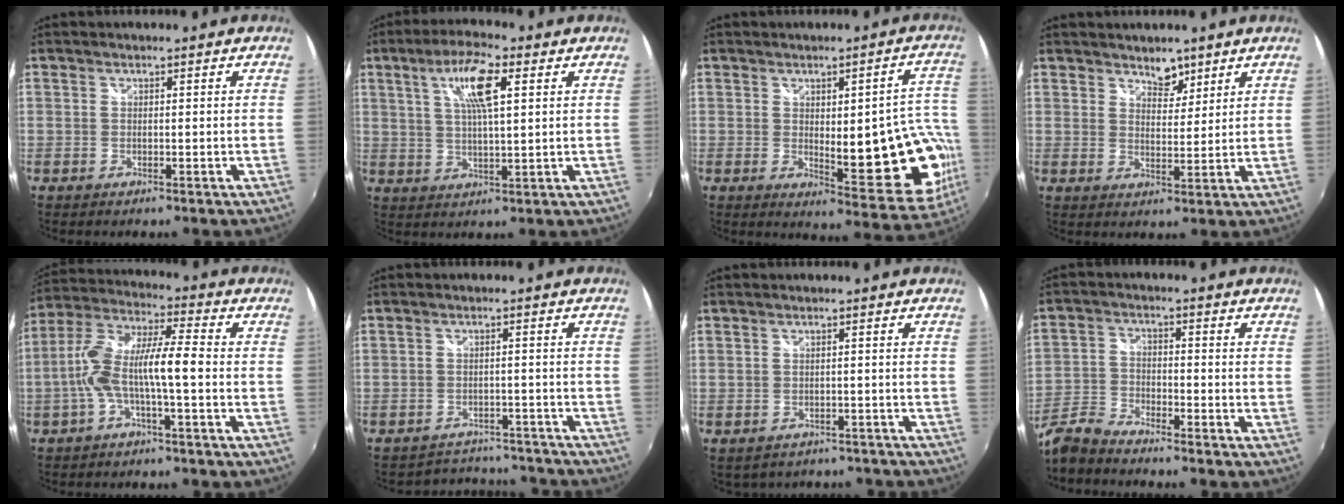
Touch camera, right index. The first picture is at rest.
{"total": 9.1, "force": [3.5, 2.2, 8.1], "torque": [-0.147, 0.011, 0.063]}
{"total": 15.2, "force": [-2.5, 5.3, 14.0], "torque": [-0.156, 0.005, -0.013]}
{"total": 4.2, "force": [3.3, 2.1, 1.5], "torque": [-0.014, -0.003, 0.053]}
{"total": 10.3, "force": [-2.7, 1.7, 9.8], "torque": [-0.202, 0.014, -0.042]}
{"total": 11.4, "force": [-10.7, 3.7, 2.0], "torque": [-0.043, 0.018, -0.130]}
{"total": 6.0, "force": [-4.7, 3.3, 1.6], "torque": [-0.027, -0.005, -0.051]}
{"total": 7.0, "force": [-6.5, 1.4, 2.2], "torque": [-0.059, 0.003, -0.143]}